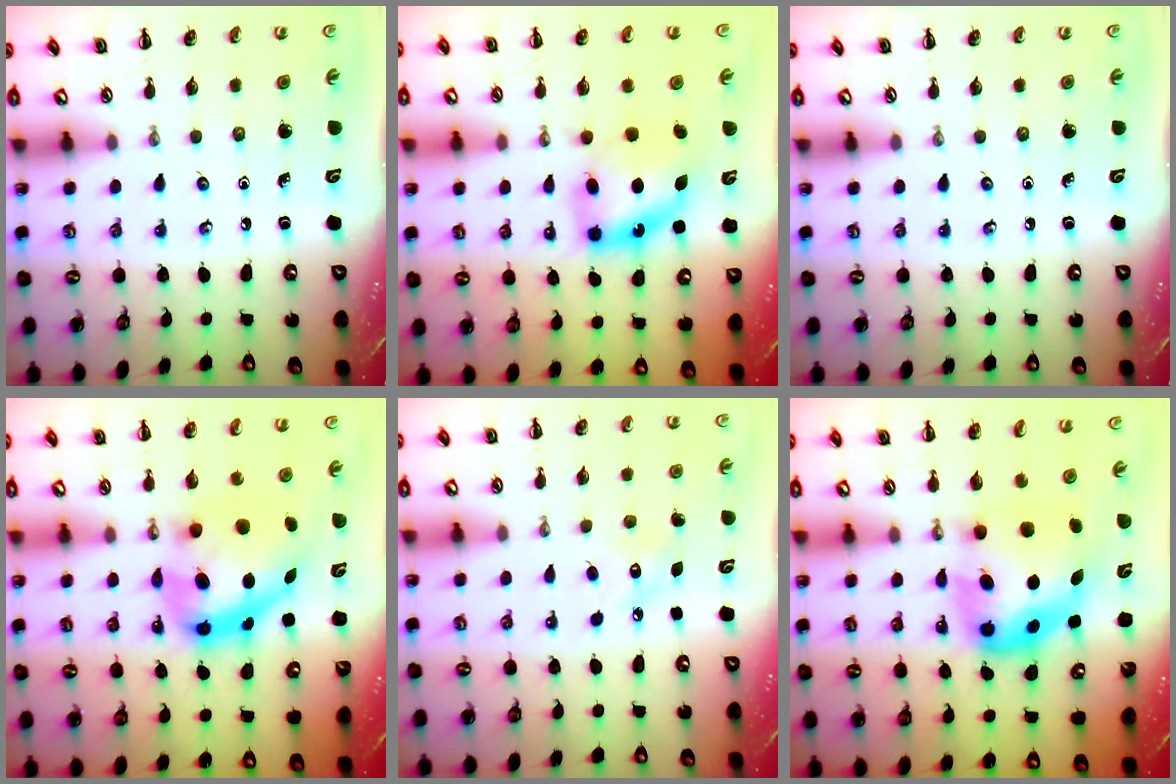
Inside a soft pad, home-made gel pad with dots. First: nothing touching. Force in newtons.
{"total": 9.5, "press": 9.2, "slide": 2.3}
{"total": 0.0}
{"total": 12.8, "press": 12.4, "slide": 3.1}
{"total": 6.4, "press": 6.1, "slide": 1.8}
{"total": 7.4, "press": 7.2, "slide": 1.6}